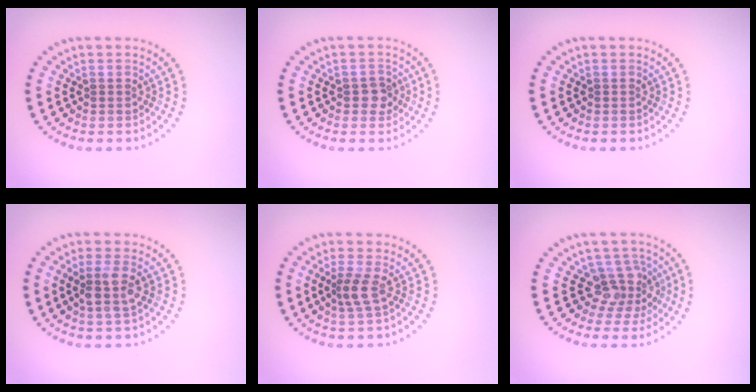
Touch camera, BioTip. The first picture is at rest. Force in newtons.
{"total": 1.9, "press": 1.8, "slide": 0.6}
{"total": 0.0}
{"total": 2.8, "press": 2.4, "slide": 1.4}
{"total": 2.1, "press": 1.5, "slide": 1.5}
{"total": 3.2, "press": 2.5, "slide": 2.0}